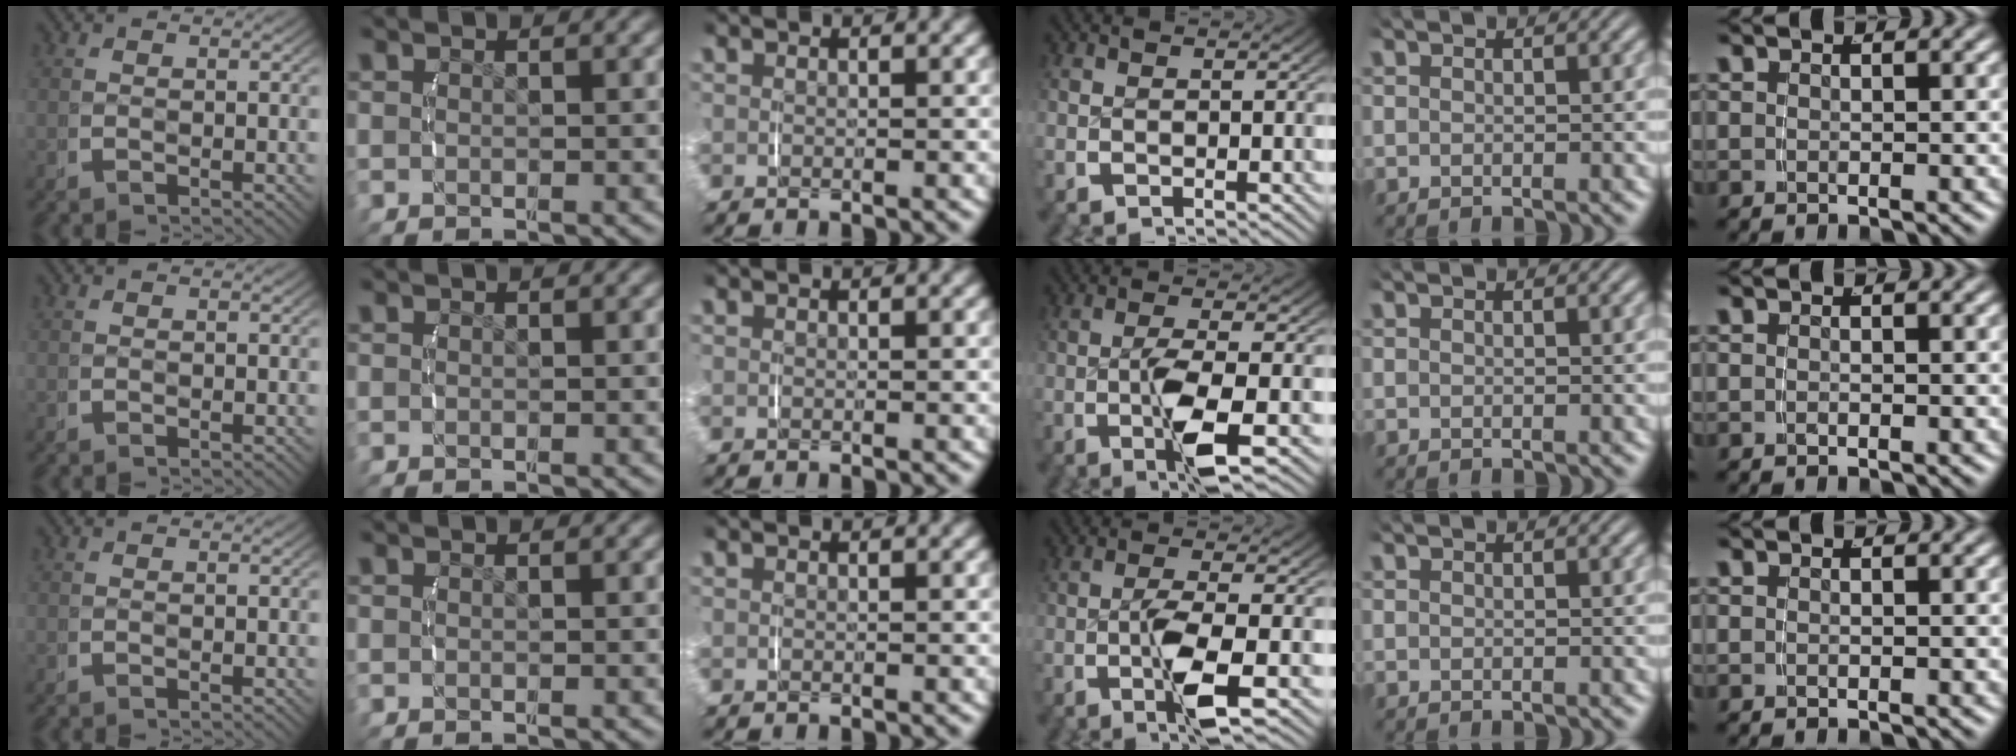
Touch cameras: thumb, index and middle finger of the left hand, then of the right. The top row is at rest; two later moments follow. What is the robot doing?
{"motion": "lift_and_place", "object": "jar lid"}